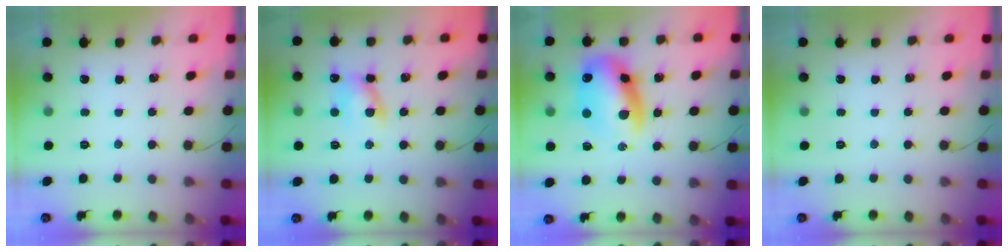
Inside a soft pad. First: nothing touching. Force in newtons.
{"total": 7.6, "press": 7.5, "slide": 0.8}
{"total": 14.9, "press": 14.5, "slide": 3.7}
{"total": 0.0}